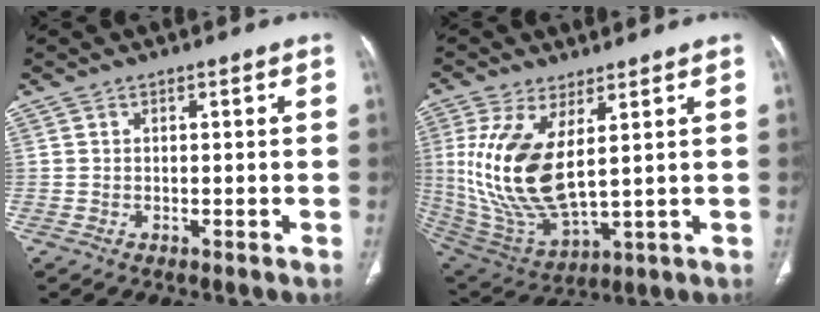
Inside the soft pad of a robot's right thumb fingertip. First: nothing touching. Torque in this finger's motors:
{"motor_torque": [2.12, 2.19, 1.33, -1.45, 0.49]}